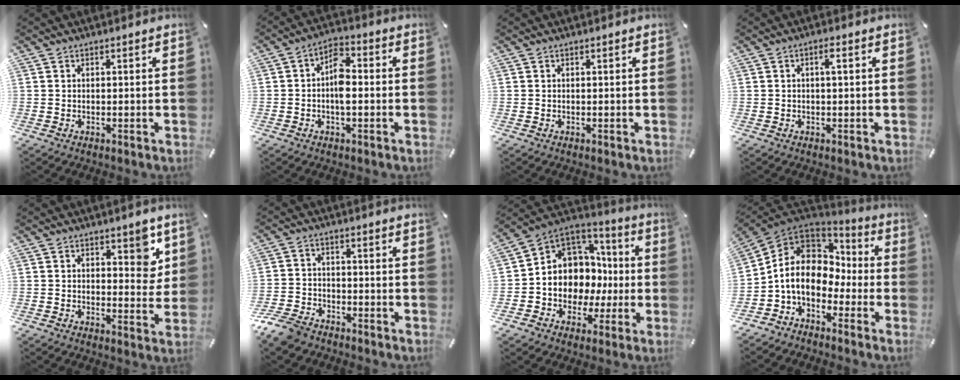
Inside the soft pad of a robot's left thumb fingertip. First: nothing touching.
{"total": 6.5, "force": [-0.9, 3.3, 5.5], "torque": [-0.087, 0.007, -0.019]}
{"total": 0.0}
{"total": 2.1, "force": [0.3, 0.5, 2.0], "torque": [-0.040, 0.005, 0.003]}
{"total": 6.2, "force": [3.5, 3.4, 3.7], "torque": [-0.025, -0.021, 0.054]}
{"total": 7.0, "force": [-5.8, 3.2, 2.3], "torque": [-0.057, 0.026, -0.116]}
{"total": 8.9, "force": [0.1, 8.8, 1.3], "torque": [-0.031, -0.035, 0.011]}
{"total": 9.8, "force": [-1.5, 8.4, 4.9], "torque": [-0.116, 0.001, -0.031]}